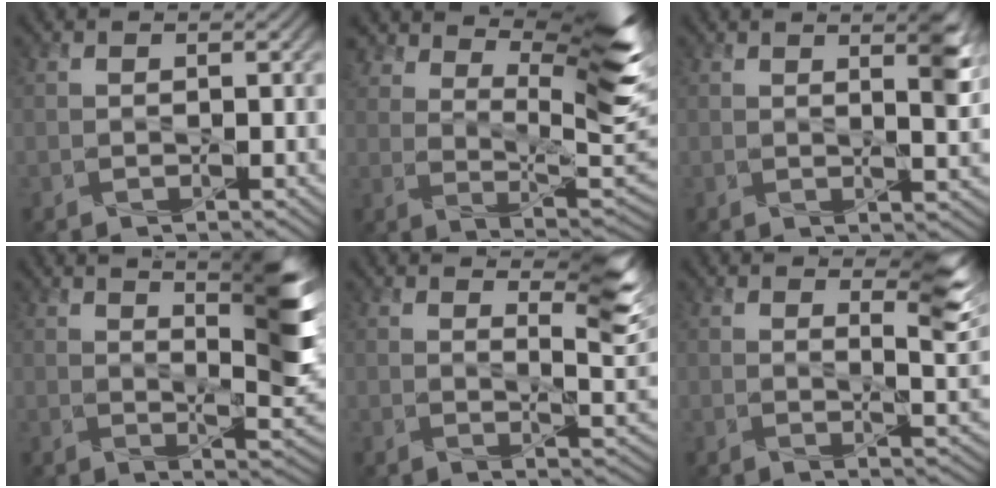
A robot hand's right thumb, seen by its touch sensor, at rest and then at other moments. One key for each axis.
{"total": 13.6, "fx": 8.5, "fy": 4.4, "fz": 9.7, "tx": -0.176, "ty": 0.004, "tz": 0.141}
{"total": 4.0, "fx": 1.9, "fy": 0.9, "fz": 3.4, "tx": -0.058, "ty": -0.002, "tz": 0.032}
{"total": 9.0, "fx": 4.1, "fy": 2.0, "fz": 7.8, "tx": -0.118, "ty": -0.003, "tz": 0.069}
{"total": 7.5, "fx": 4.7, "fy": 1.8, "fz": 5.6, "tx": -0.083, "ty": 0.001, "tz": 0.078}
{"total": 6.0, "fx": 3.7, "fy": 1.6, "fz": 4.4, "tx": -0.066, "ty": -0.004, "tz": 0.061}